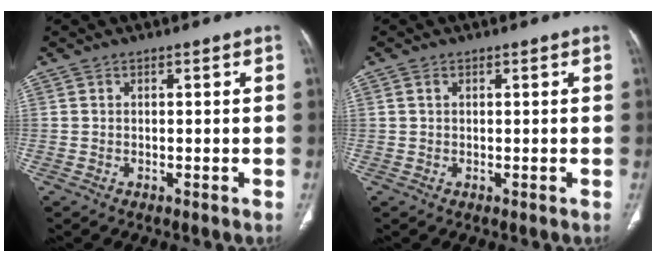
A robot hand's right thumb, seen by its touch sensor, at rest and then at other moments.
{"total": 0.8, "force": [0.3, 0.5, 0.5], "torque": [-0.012, 0.004, 0.006]}